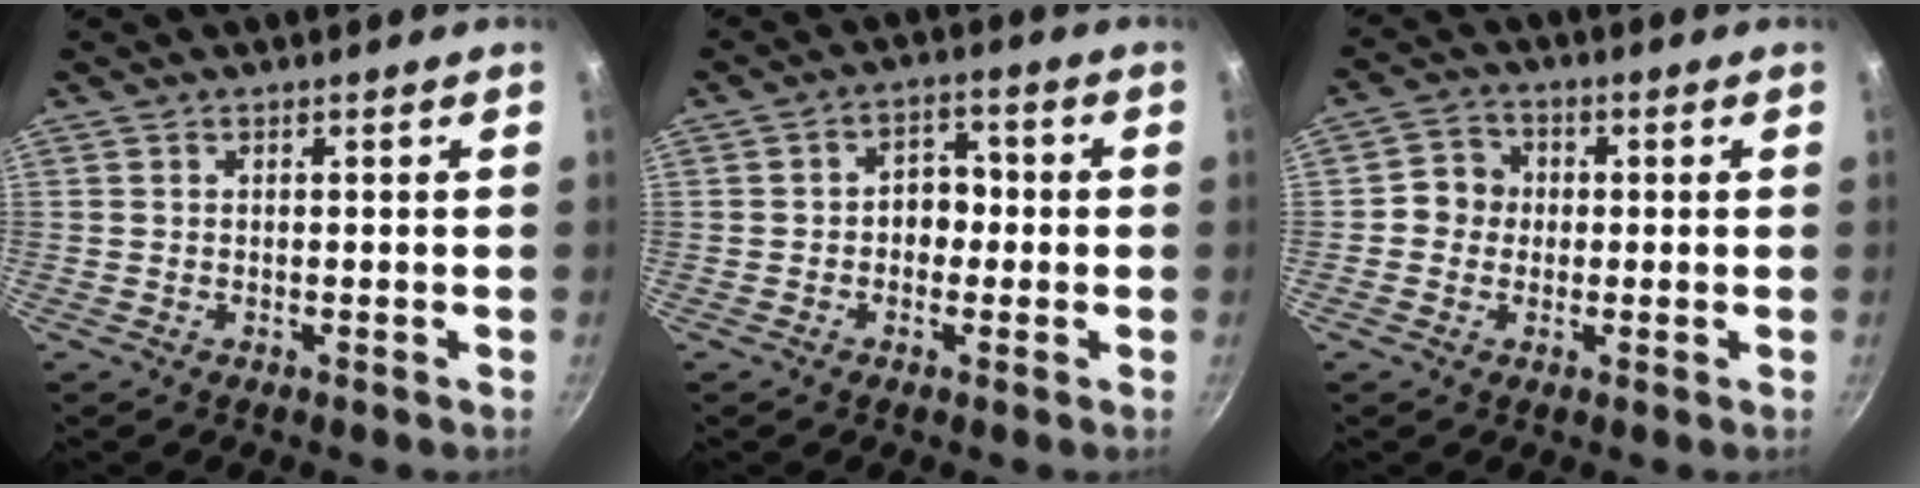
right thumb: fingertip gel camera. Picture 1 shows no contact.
{"total": 5.3, "force": [-0.5, 4.2, 3.2], "torque": [-0.002, 0.015, -0.014]}
{"total": 5.2, "force": [-0.1, 4.8, 1.8], "torque": [0.001, 0.012, -0.016]}